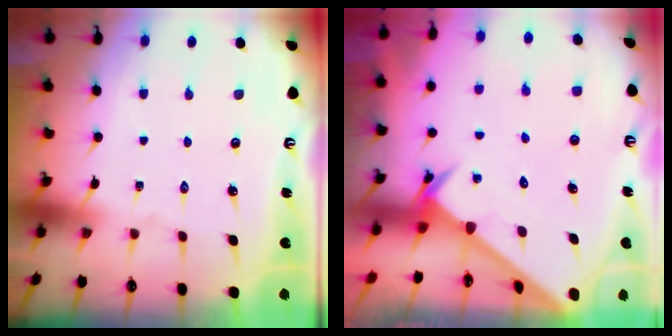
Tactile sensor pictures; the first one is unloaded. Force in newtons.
{"total": 2.6, "press": 2.6, "slide": 0.2}